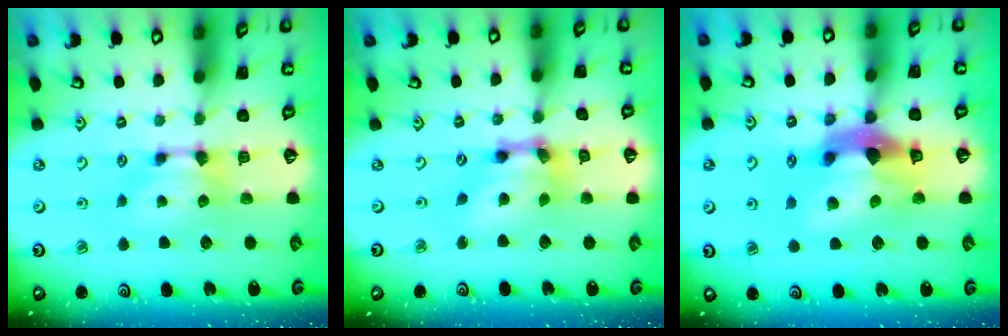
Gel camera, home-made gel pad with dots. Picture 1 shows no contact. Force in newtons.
{"total": 7.5, "press": 6.9, "slide": 2.9}
{"total": 9.5, "press": 9.2, "slide": 2.6}